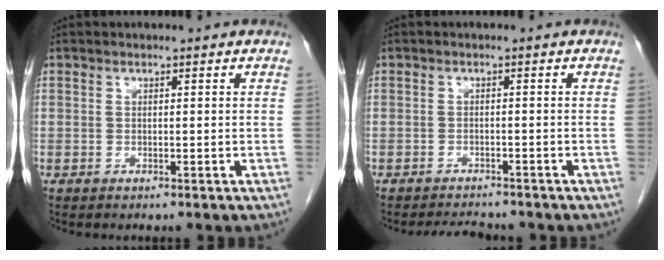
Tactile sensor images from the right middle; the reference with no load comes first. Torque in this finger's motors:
{"motor_torque": [0.02, -0.02, -0.02, 0.00]}